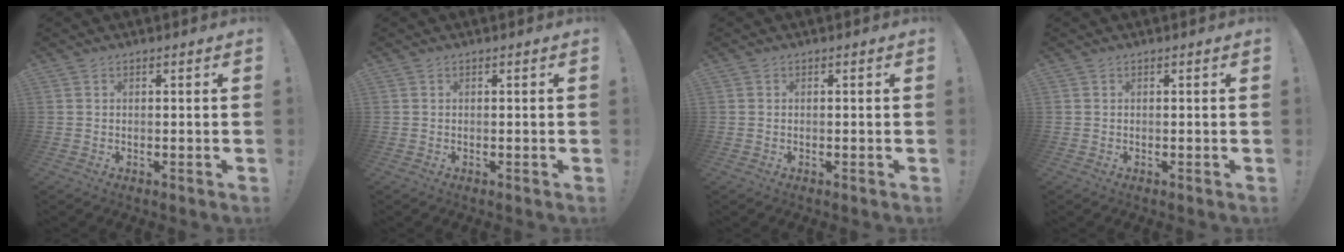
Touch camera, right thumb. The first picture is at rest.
{"total": 0.0}
{"total": 0.0}
{"total": 0.0}